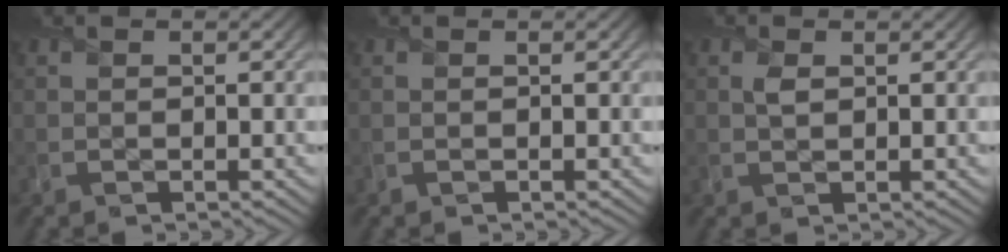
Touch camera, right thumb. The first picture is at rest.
{"total": 0.0}
{"total": 1.1, "force": [0.5, 0.7, 0.8], "torque": [-0.019, -0.001, 0.011]}